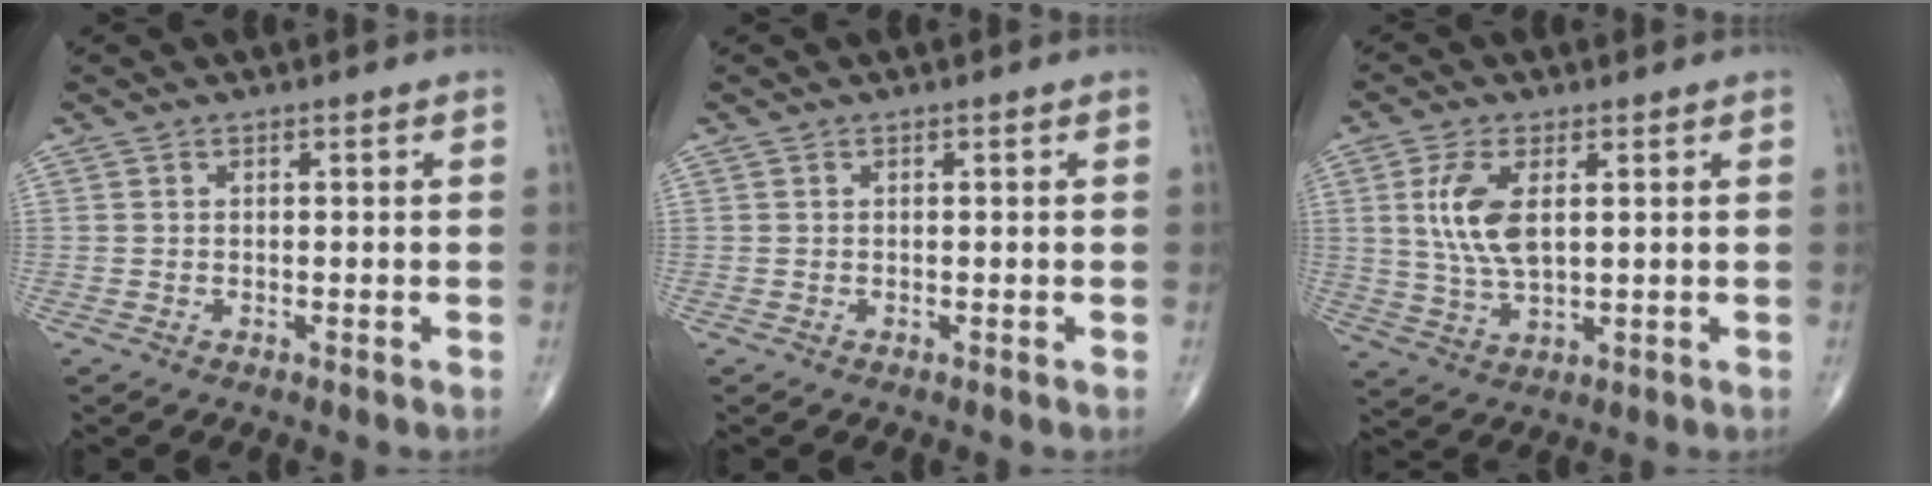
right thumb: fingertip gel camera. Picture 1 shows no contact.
{"total": 0.0}
{"total": 8.9, "force": [2.1, 4.1, 7.6], "torque": [-0.163, -0.009, 0.045]}